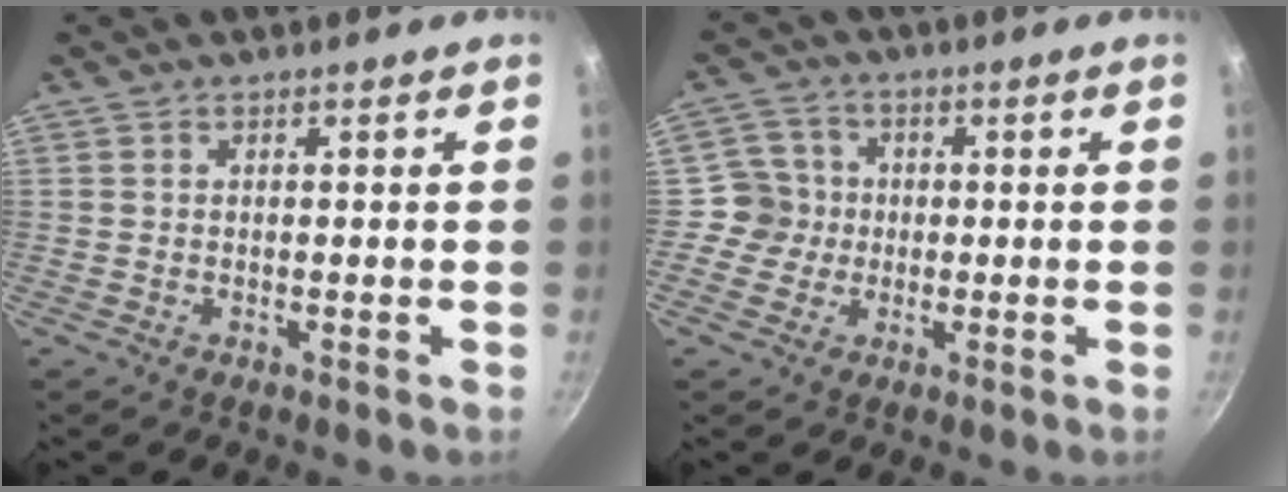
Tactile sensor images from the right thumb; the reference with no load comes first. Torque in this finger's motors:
{"motor_torque": [-0.04, -0.19, 0.61, -0.18, 0.02]}